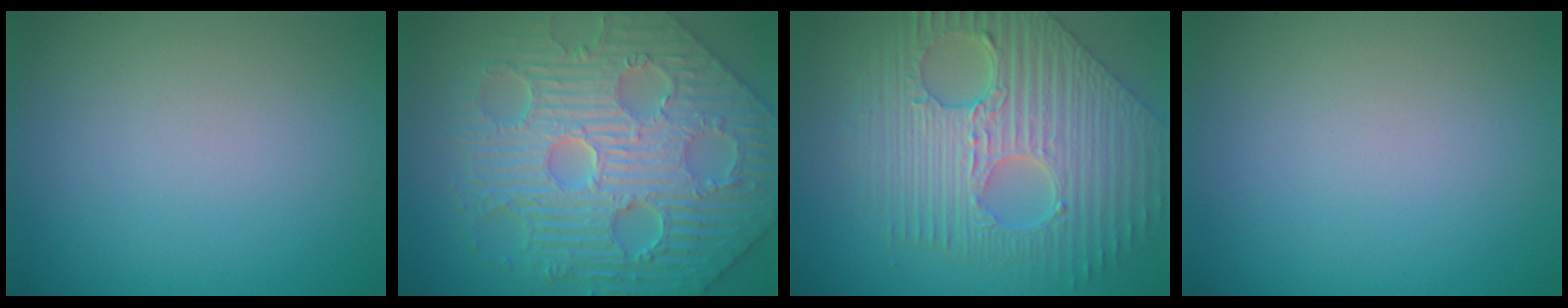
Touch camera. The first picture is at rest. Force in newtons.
{"total": 9.3, "press": 7.4, "slide": 5.6}
{"total": 9.8, "press": 6.8, "slide": 7.1}
{"total": 0.0}